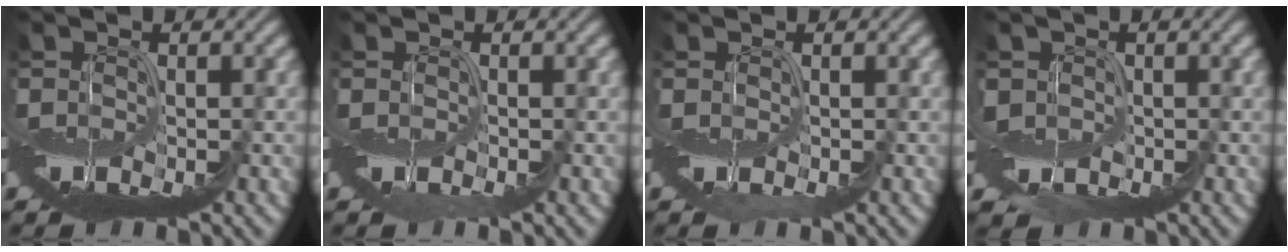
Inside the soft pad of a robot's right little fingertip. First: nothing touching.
{"total": 0.8, "force": [0.3, -0.4, -0.6], "torque": [0.008, 0.001, 0.003]}
{"total": 0.7, "force": [0.5, -0.3, -0.4], "torque": [0.005, 0.002, 0.008]}
{"total": 2.1, "force": [0.2, 1.7, 1.2], "torque": [-0.010, 0.006, 0.010]}